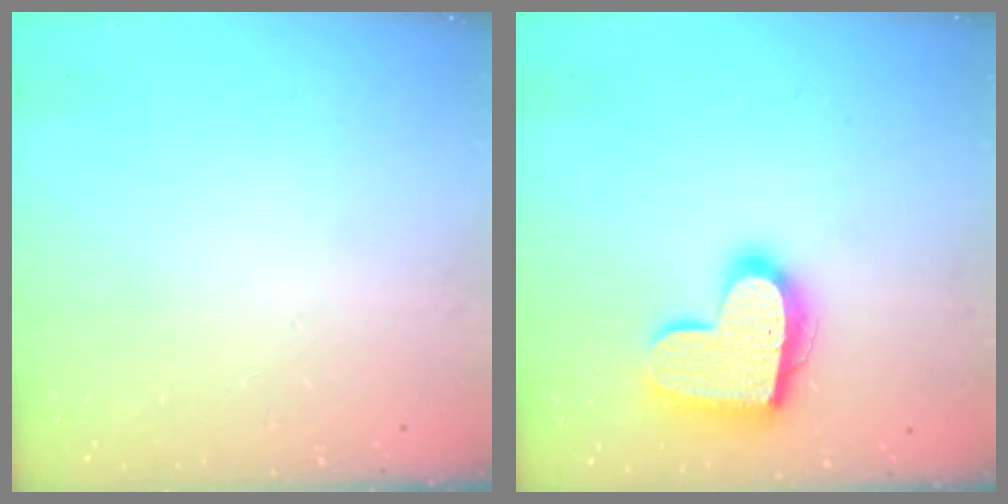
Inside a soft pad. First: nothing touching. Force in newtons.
{"total": 17.6, "press": 17.5, "slide": 1.3}